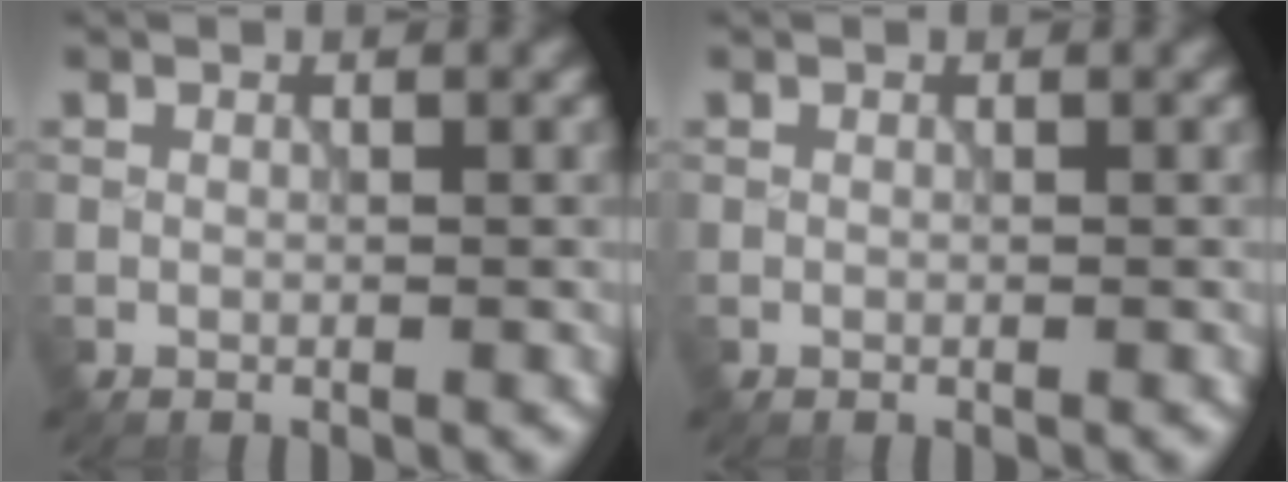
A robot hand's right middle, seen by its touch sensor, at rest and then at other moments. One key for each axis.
{"total": 0.0}